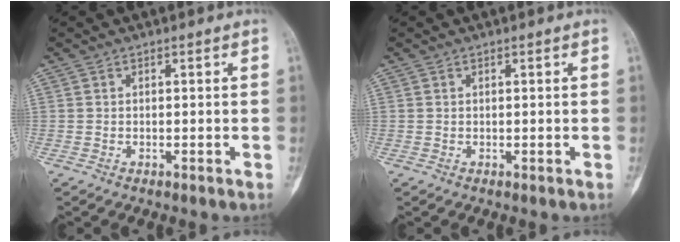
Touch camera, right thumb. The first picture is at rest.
{"total": 0.0}